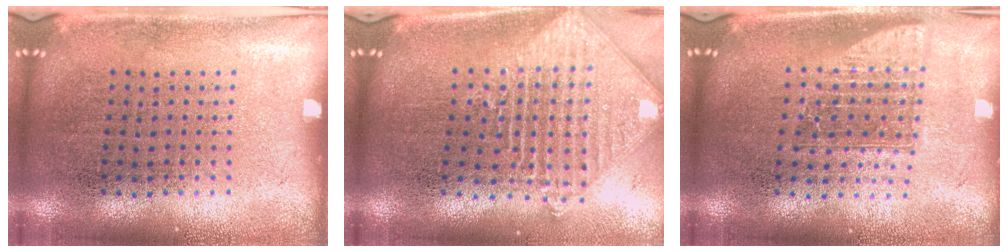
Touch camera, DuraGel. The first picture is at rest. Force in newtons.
{"total": 2.2, "press": 1.7, "slide": 1.3}
{"total": 1.6, "press": 1.3, "slide": 1.0}